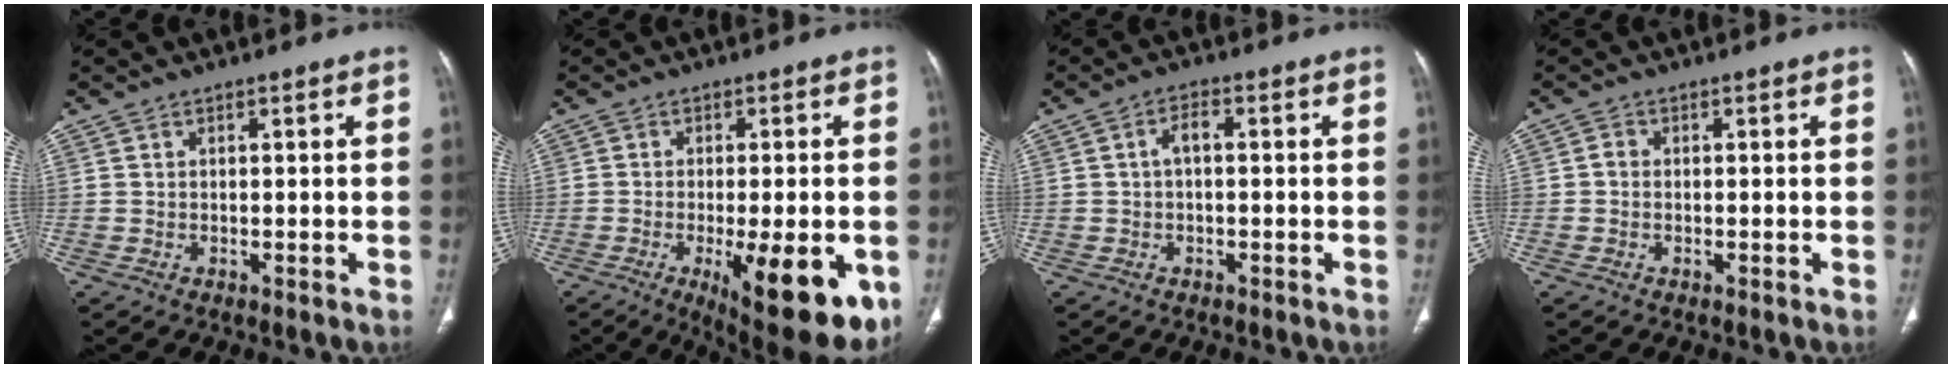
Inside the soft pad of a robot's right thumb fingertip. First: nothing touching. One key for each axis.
{"total": 16.5, "fx": -5.6, "fy": 5.2, "fz": 14.6, "tx": -0.158, "ty": -0.015, "tz": -0.063}
{"total": 2.6, "fx": 0.0, "fy": 1.4, "fz": 2.3, "tx": -0.040, "ty": 0.012, "tz": -0.005}
{"total": 1.2, "fx": -0.3, "fy": 1.0, "fz": 0.6, "tx": -0.005, "ty": 0.004, "tz": -0.008}